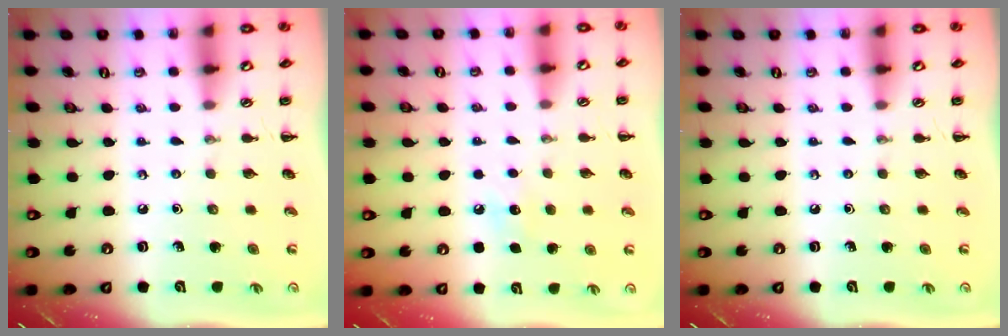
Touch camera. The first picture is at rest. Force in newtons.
{"total": 6.1, "press": 5.9, "slide": 1.6}
{"total": 0.0}